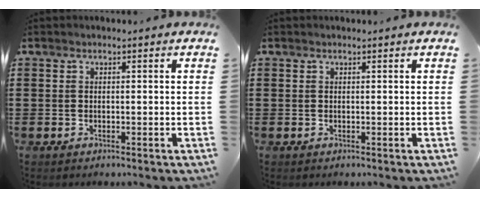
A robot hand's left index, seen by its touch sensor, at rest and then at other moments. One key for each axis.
{"total": 0.0}